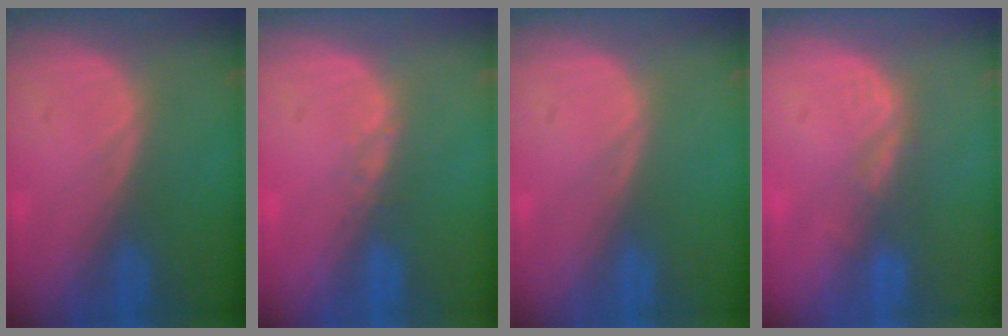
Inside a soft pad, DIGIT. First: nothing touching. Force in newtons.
{"total": 0.8, "press": 0.7, "slide": 0.1}
{"total": 0.0}
{"total": 2.7, "press": 2.1, "slide": 1.7}